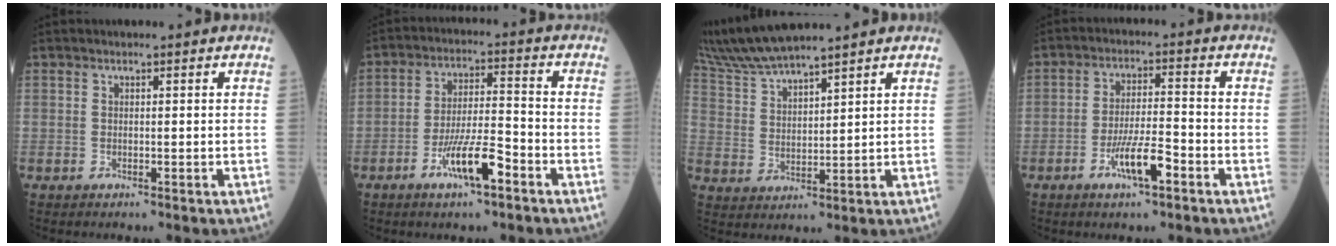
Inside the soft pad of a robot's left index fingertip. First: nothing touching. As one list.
[{"total": 8.1, "force": [-4.6, 1.2, 6.5], "torque": [-0.123, -0.002, -0.082]}, {"total": 9.5, "force": [8.8, -0.4, 3.6], "torque": [-0.084, 0.019, 0.179]}, {"total": 6.4, "force": [-3.5, 1.0, 5.3], "torque": [-0.104, -0.002, -0.064]}]